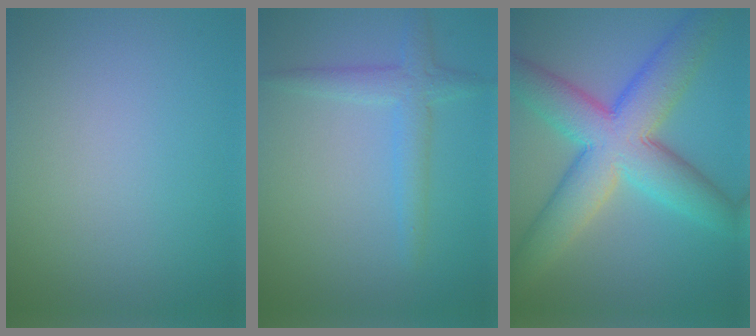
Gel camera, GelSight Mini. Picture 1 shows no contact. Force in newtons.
{"total": 2.6, "press": 2.6, "slide": 0.1}
{"total": 10.2, "press": 10.2, "slide": 0.6}